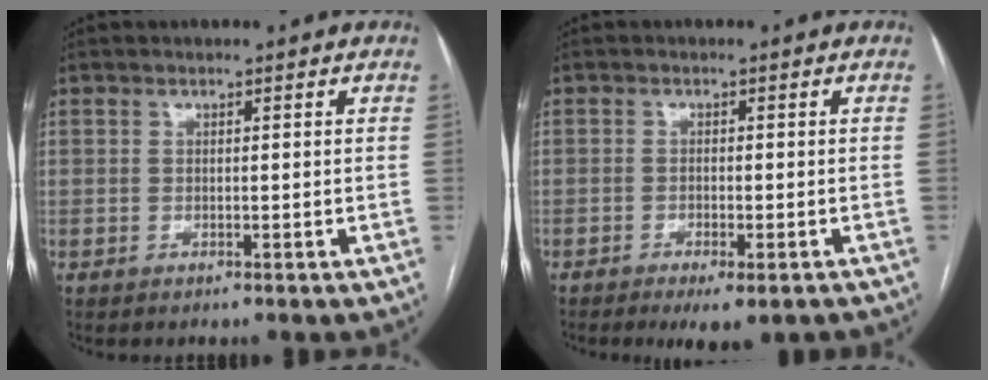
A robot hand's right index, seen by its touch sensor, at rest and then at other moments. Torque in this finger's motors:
{"motor_torque": [1.21, -0.93, 0.23, 0.07]}